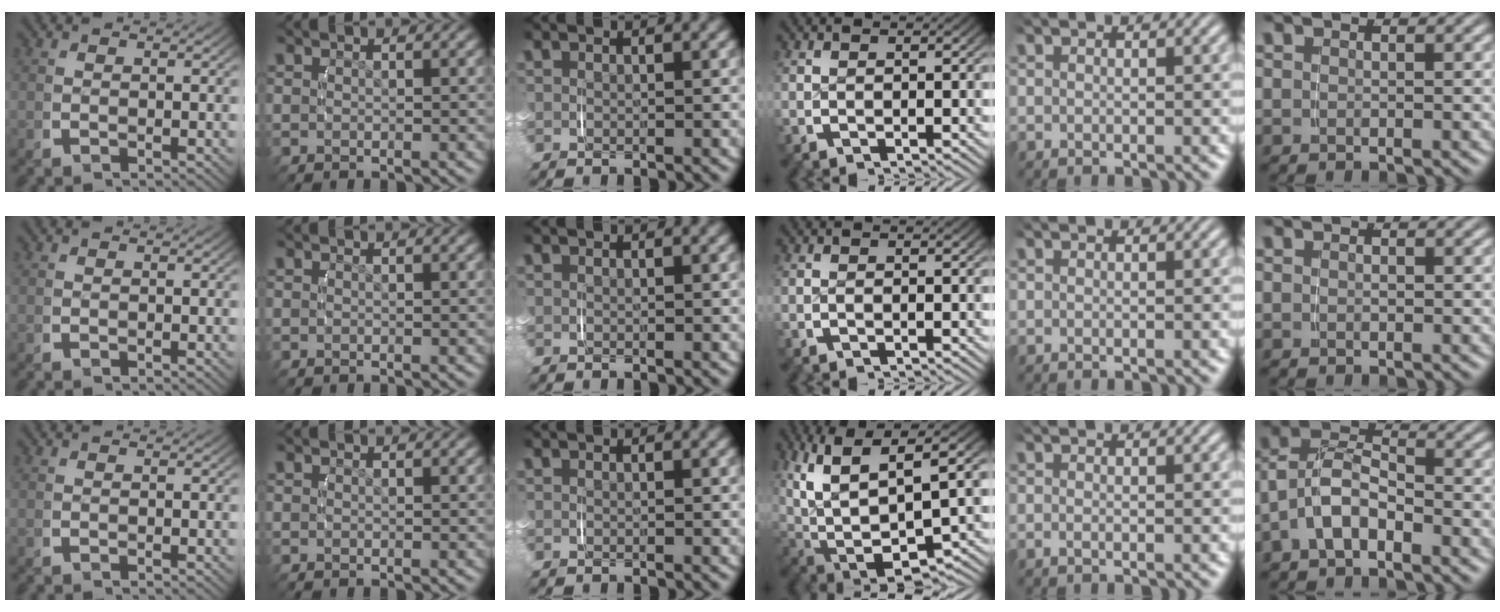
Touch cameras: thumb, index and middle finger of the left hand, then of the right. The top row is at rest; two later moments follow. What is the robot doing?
{"motion": "lift_and_place", "object": "backpack"}